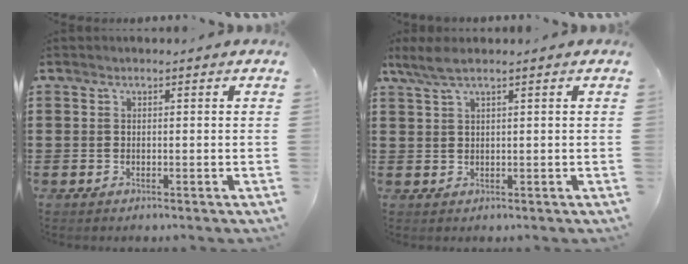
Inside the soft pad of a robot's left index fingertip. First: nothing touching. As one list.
[{"total": 3.3, "force": [1.9, 0.5, 2.6], "torque": [-0.061, 0.000, 0.033]}]